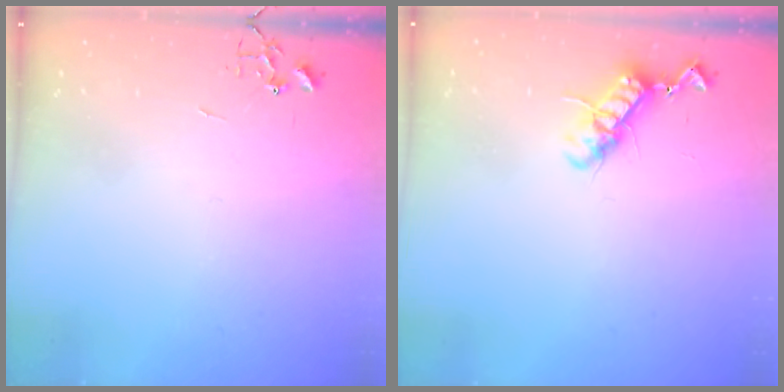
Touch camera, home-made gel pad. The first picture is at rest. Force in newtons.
{"total": 11.1, "press": 11.1, "slide": 0.3}